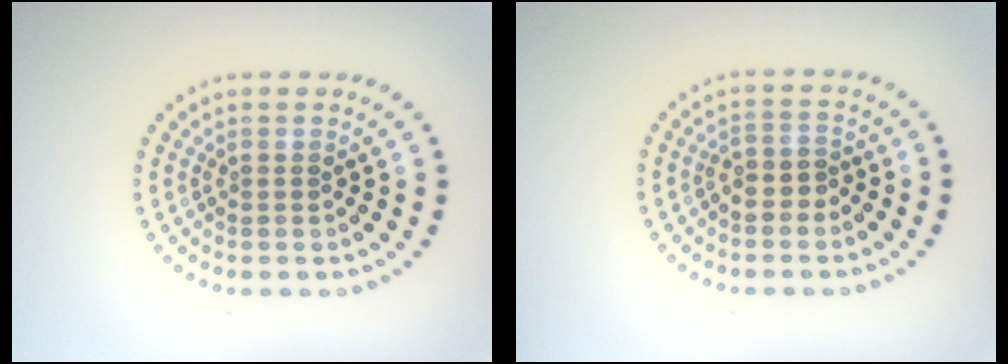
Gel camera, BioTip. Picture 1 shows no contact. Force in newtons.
{"total": 1.4, "press": 1.3, "slide": 0.7}